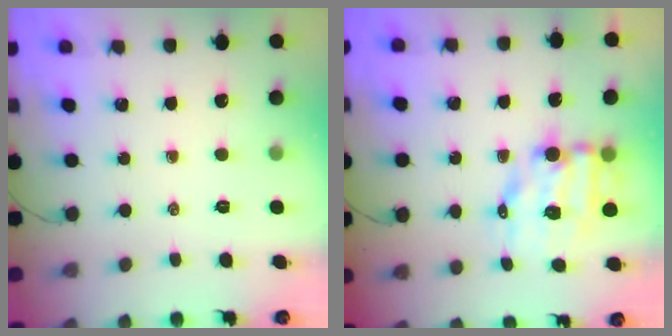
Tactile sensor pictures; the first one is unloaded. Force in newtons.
{"total": 9.3, "press": 9.1, "slide": 2.1}